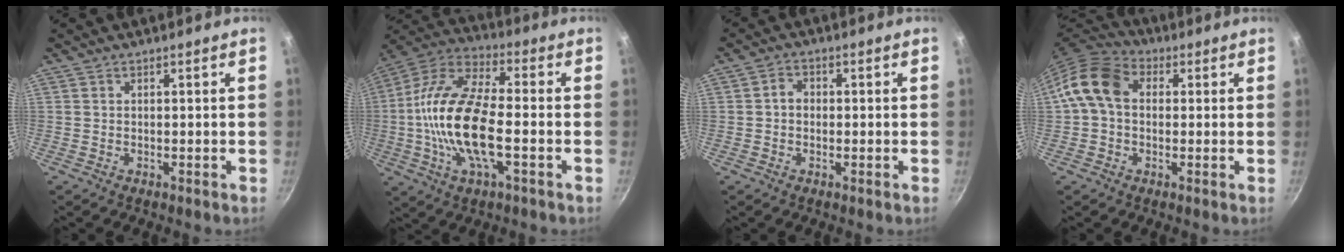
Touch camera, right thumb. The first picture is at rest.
{"total": 18.6, "force": [-2.9, 7.6, 16.8], "torque": [-0.321, 0.031, -0.074]}
{"total": 2.8, "force": [-0.1, 2.3, 1.6], "torque": [-0.017, 0.011, -0.005]}
{"total": 9.8, "force": [1.1, 7.5, 6.3], "torque": [-0.096, 0.023, -0.002]}